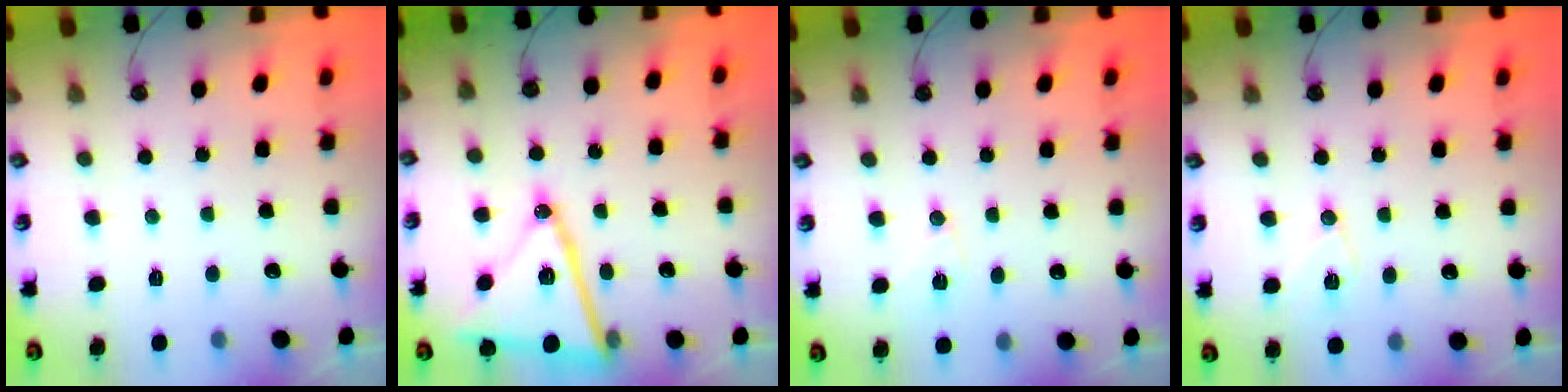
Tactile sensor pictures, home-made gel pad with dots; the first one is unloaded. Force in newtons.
{"total": 17.7, "press": 17.6, "slide": 2.0}
{"total": 7.8, "press": 7.7, "slide": 1.3}
{"total": 7.7, "press": 7.7, "slide": 1.1}